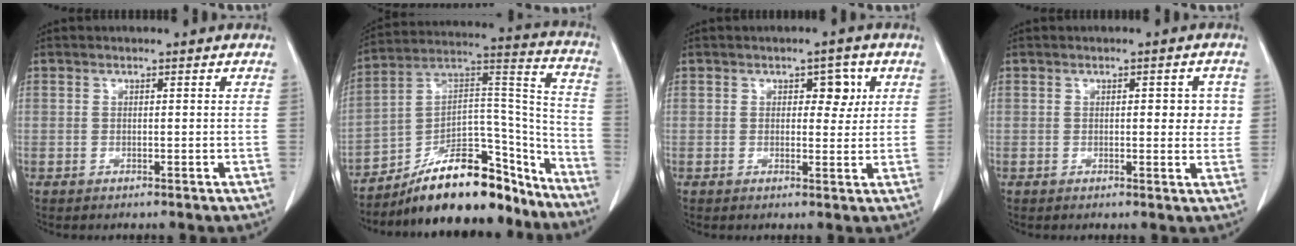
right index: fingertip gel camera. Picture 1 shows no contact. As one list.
[{"total": 20.5, "force": [-16.7, 6.8, 9.7], "torque": [-0.142, 0.052, -0.272]}, {"total": 3.5, "force": [1.2, 2.0, 2.6], "torque": [-0.028, 0.008, 0.016]}, {"total": 4.0, "force": [0.7, 1.6, 3.6], "torque": [-0.034, 0.001, 0.005]}]